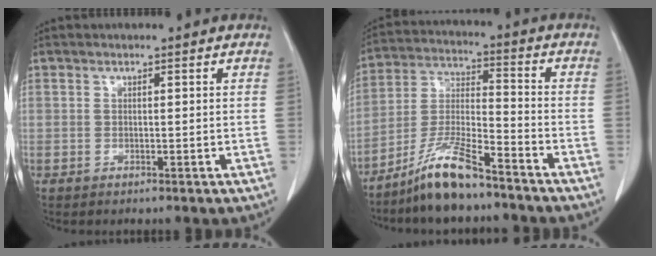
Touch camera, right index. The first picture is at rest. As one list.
[{"total": 10.7, "force": [-8.3, 1.3, 6.6], "torque": [-0.141, -0.014, -0.160]}]